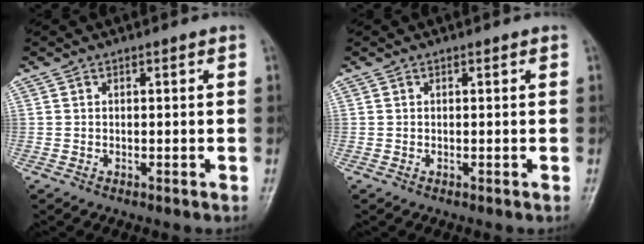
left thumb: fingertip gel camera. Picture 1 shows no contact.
{"total": 0.0}